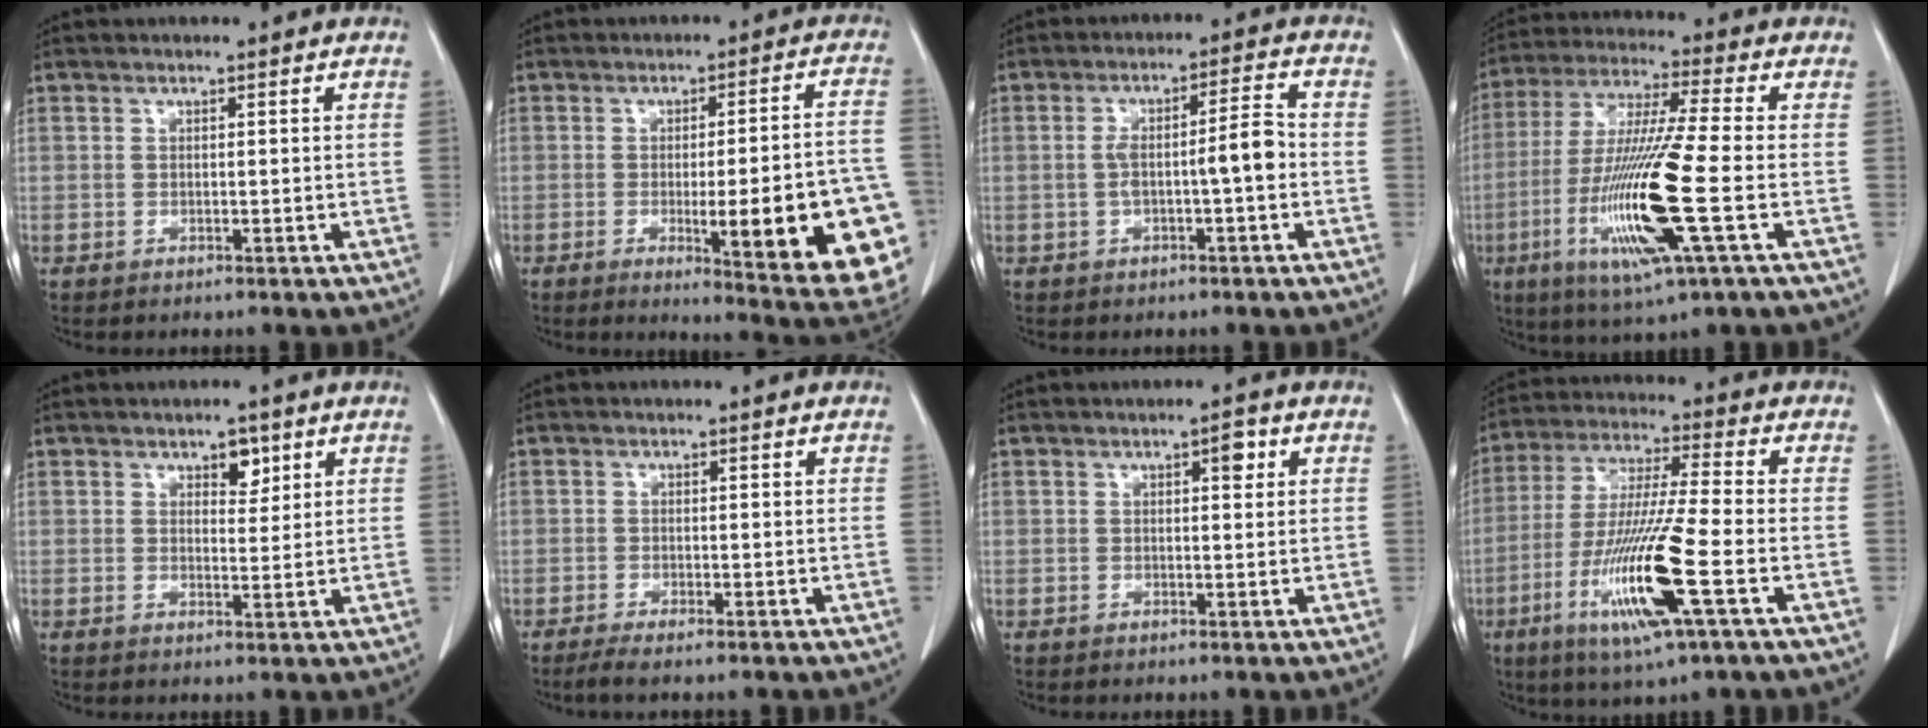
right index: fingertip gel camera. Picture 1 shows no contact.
{"total": 20.2, "force": [-6.0, 2.2, 19.2], "torque": [-0.150, 0.004, -0.060]}
{"total": 5.9, "force": [-1.0, 0.6, 5.8], "torque": [-0.099, 0.024, -0.012]}
{"total": 17.1, "force": [-4.6, 0.1, 16.5], "torque": [-0.341, -0.020, -0.088]}
{"total": 3.1, "force": [1.8, 1.6, 1.9], "torque": [-0.025, -0.001, 0.028]}
{"total": 2.4, "force": [-1.8, 0.1, 1.6], "torque": [-0.030, -0.006, -0.033]}
{"total": 2.1, "force": [0.9, 0.8, 1.7], "torque": [-0.023, 0.001, 0.012]}
{"total": 15.5, "force": [-5.5, 0.0, 14.5], "torque": [-0.296, -0.024, -0.103]}